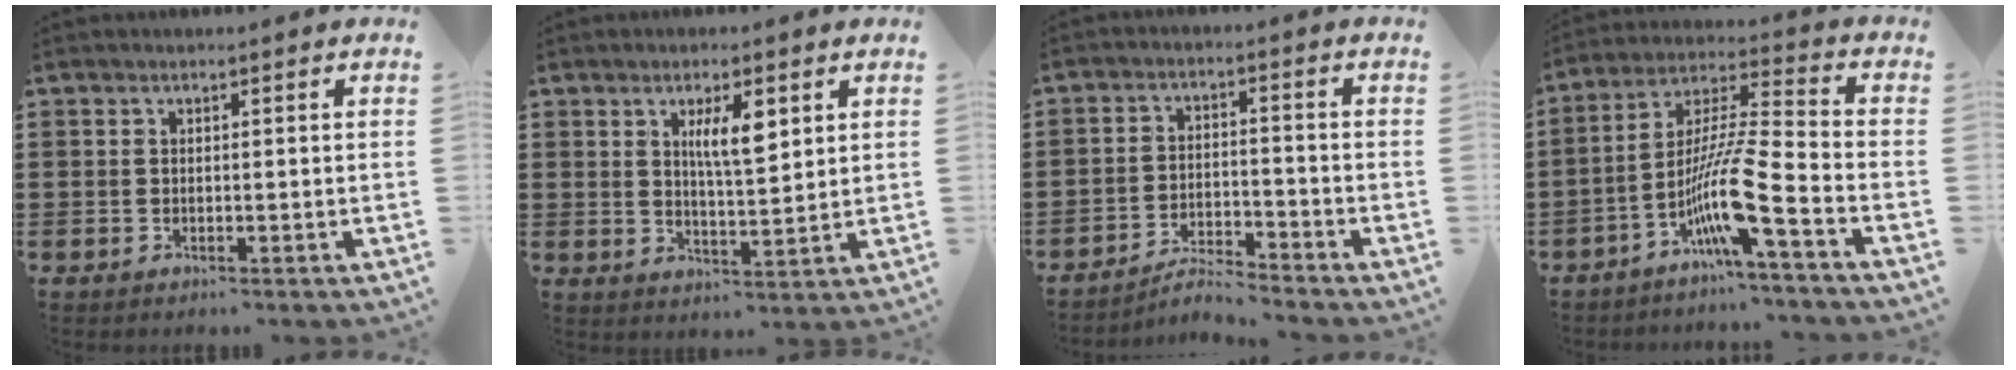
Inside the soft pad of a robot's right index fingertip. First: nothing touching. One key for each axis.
{"total": 5.6, "fx": 2.4, "fy": 1.7, "fz": 4.9, "tx": -0.093, "ty": 0.004, "tz": 0.037}
{"total": 4.2, "fx": -4.1, "fy": 0.0, "fz": 0.7, "tx": -0.016, "ty": 0.004, "tz": -0.086}
{"total": 11.2, "fx": -5.8, "fy": 0.3, "fz": 9.6, "tx": -0.203, "ty": -0.017, "tz": -0.119}